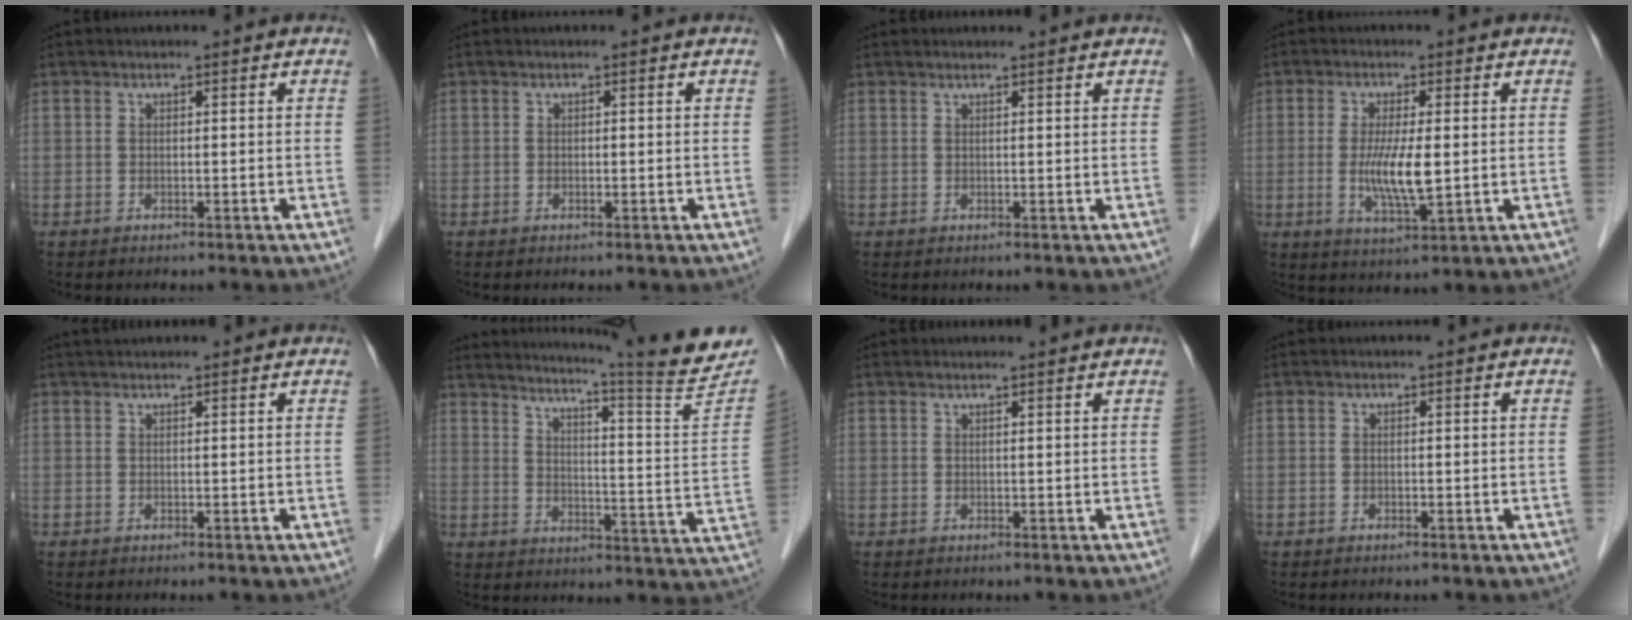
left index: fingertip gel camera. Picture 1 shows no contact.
{"total": 0.0}
{"total": 1.2, "force": [1.1, -0.3, 0.3], "torque": [-0.016, 0.004, 0.019]}
{"total": 6.4, "force": [-0.3, 1.0, 6.3], "torque": [-0.128, -0.014, -0.006]}
{"total": 3.0, "force": [2.8, 0.1, 1.1], "torque": [-0.012, 0.032, 0.040]}
{"total": 19.7, "force": [18.1, -1.3, 7.6], "torque": [-0.125, -0.082, 0.227]}
{"total": 1.9, "force": [1.8, -0.4, 0.4], "torque": [-0.016, 0.002, 0.025]}
{"total": 0.0}